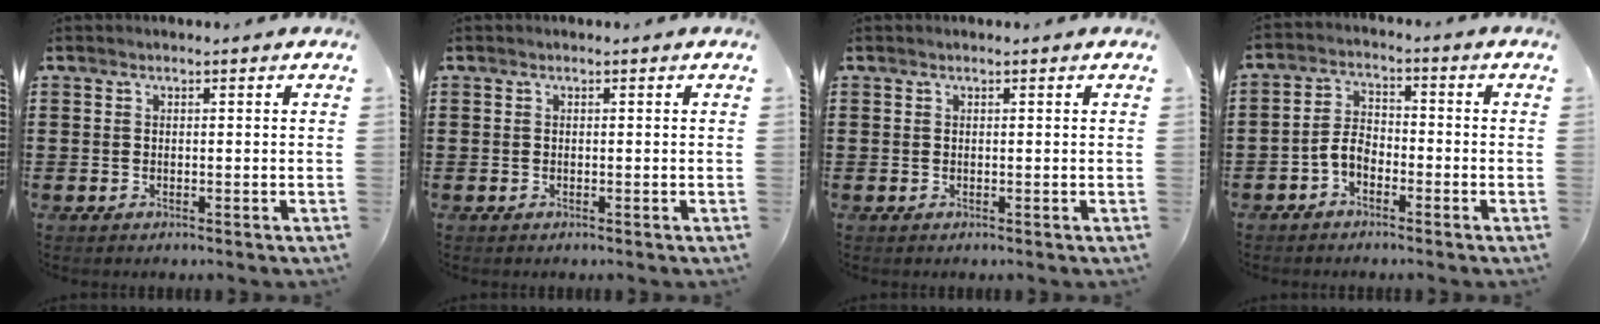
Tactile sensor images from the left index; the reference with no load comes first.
{"total": 0.0}
{"total": 0.0}
{"total": 3.8, "force": [-2.4, 2.0, 2.2], "torque": [-0.055, 0.004, -0.052]}